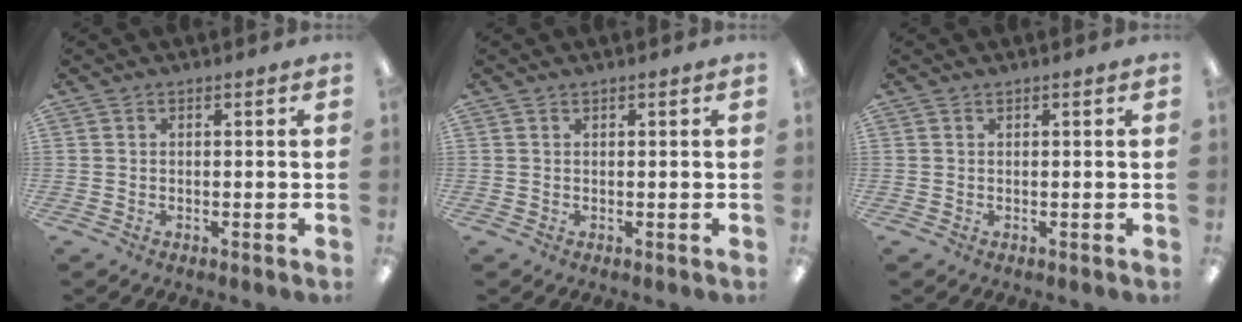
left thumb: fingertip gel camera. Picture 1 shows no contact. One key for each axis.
{"total": 0.0}
{"total": 0.0}